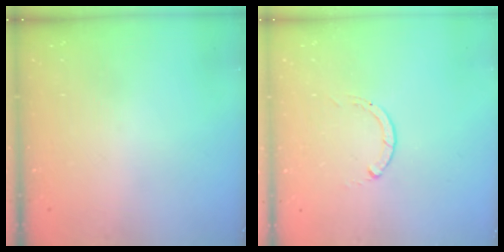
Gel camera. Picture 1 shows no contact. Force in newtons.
{"total": 0.0}